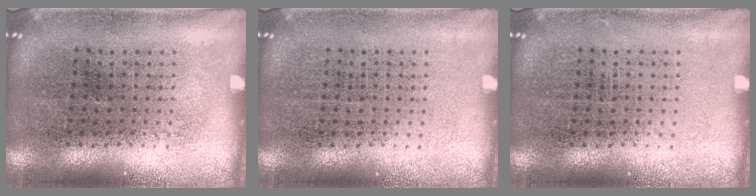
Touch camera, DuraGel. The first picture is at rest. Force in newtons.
{"total": 0.0}
{"total": 0.0}